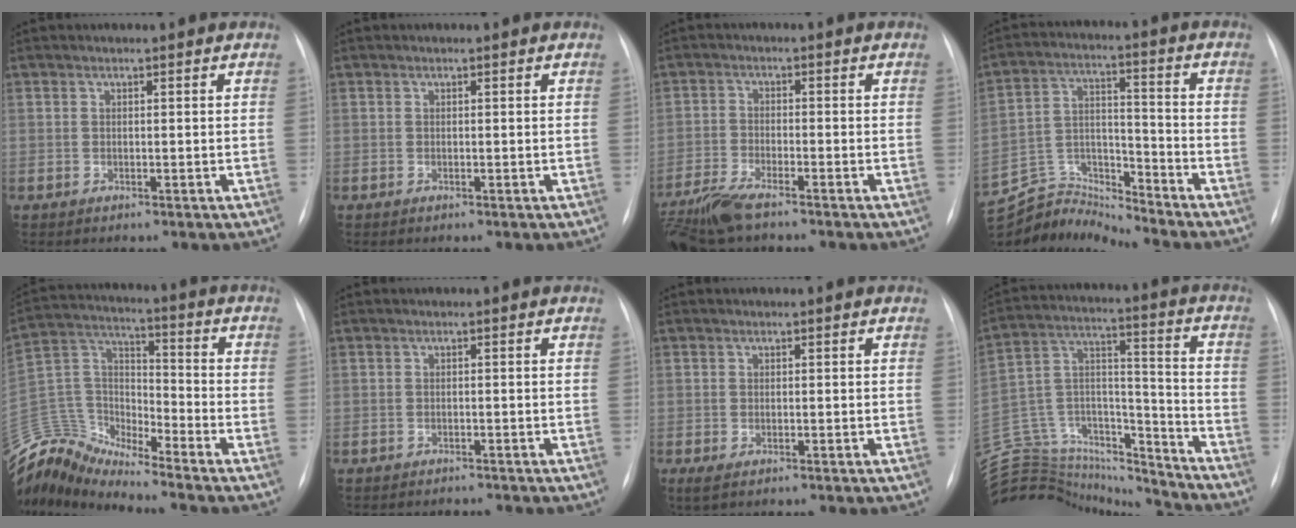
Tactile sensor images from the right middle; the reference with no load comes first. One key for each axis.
{"total": 0.0}
{"total": 7.4, "fx": -6.0, "fy": 1.2, "fz": 4.3, "tx": -0.090, "ty": -0.019, "tz": -0.113}
{"total": 11.9, "fx": -11.9, "fy": 0.2, "fz": -0.5, "tx": 0.005, "ty": 0.048, "tz": -0.223}
{"total": 13.3, "fx": -13.1, "fy": 0.3, "fz": 2.0, "tx": -0.046, "ty": 0.049, "tz": -0.259}
{"total": 3.5, "fx": -3.3, "fy": 0.7, "fz": 0.7, "tx": -0.004, "ty": -0.003, "tz": -0.044}
{"total": 2.3, "fx": -1.7, "fy": 0.5, "fz": 1.5, "tx": -0.021, "ty": -0.008, "tz": -0.021}
{"total": 29.3, "fx": -27.2, "fy": 7.4, "fz": 8.1, "tx": -0.211, "ty": 0.023, "tz": -0.426}